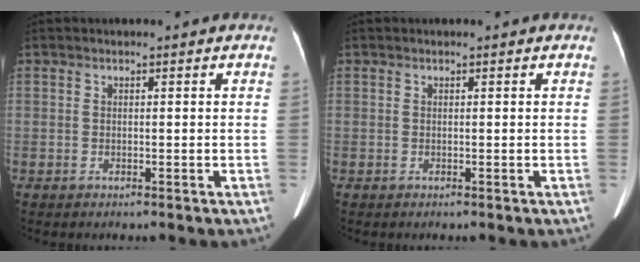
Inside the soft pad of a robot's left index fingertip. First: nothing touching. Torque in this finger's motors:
{"motor_torque": [0.01, 0.01, 0.00, 0.00]}